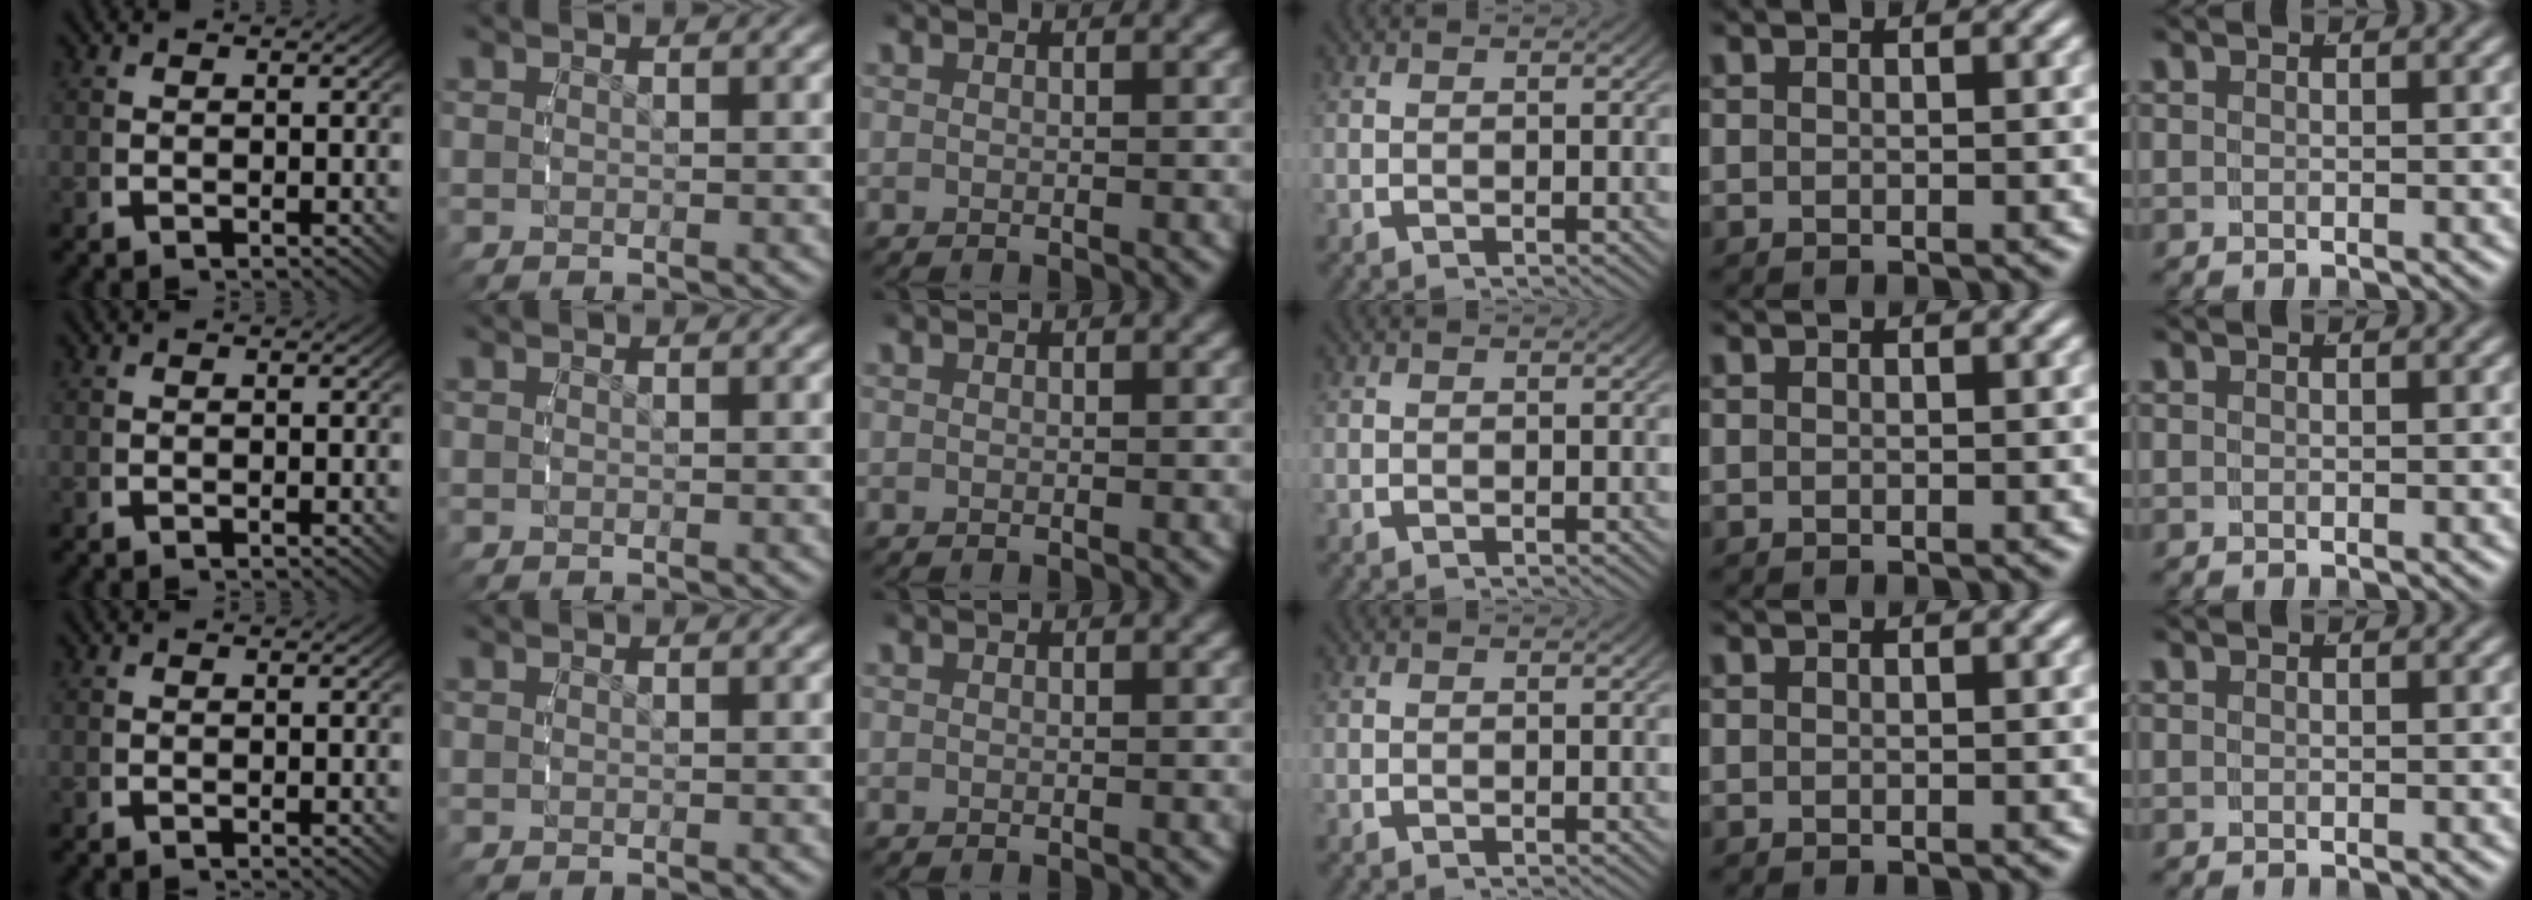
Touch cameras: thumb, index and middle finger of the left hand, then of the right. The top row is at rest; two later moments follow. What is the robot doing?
{"motion": "reach", "object": "jewelry box"}